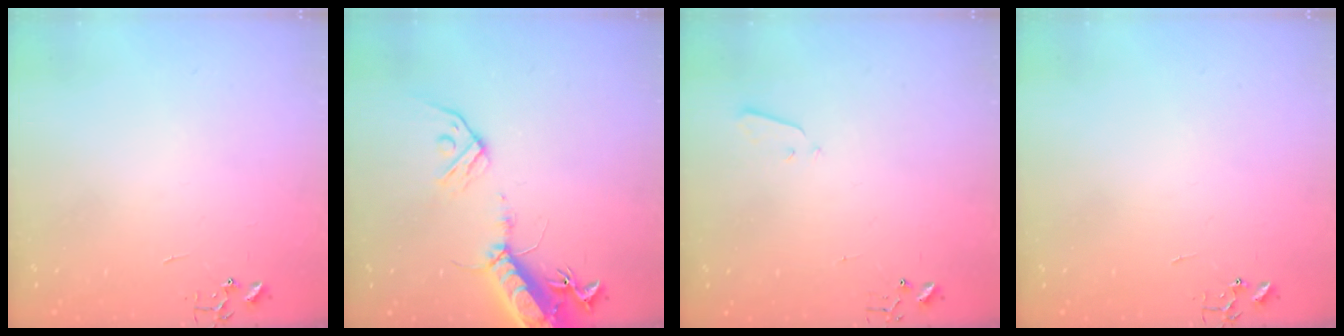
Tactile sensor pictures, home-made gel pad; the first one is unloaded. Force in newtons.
{"total": 16.9, "press": 16.5, "slide": 3.8}
{"total": 2.1, "press": 2.1, "slide": 0.3}
{"total": 0.0}